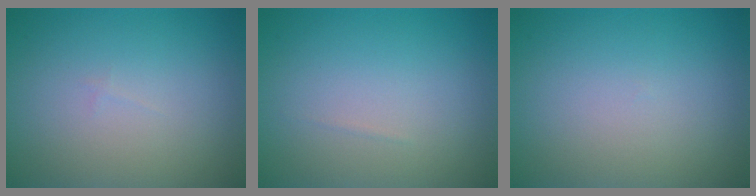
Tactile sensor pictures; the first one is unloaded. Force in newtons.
{"total": 0.0}
{"total": 0.0}